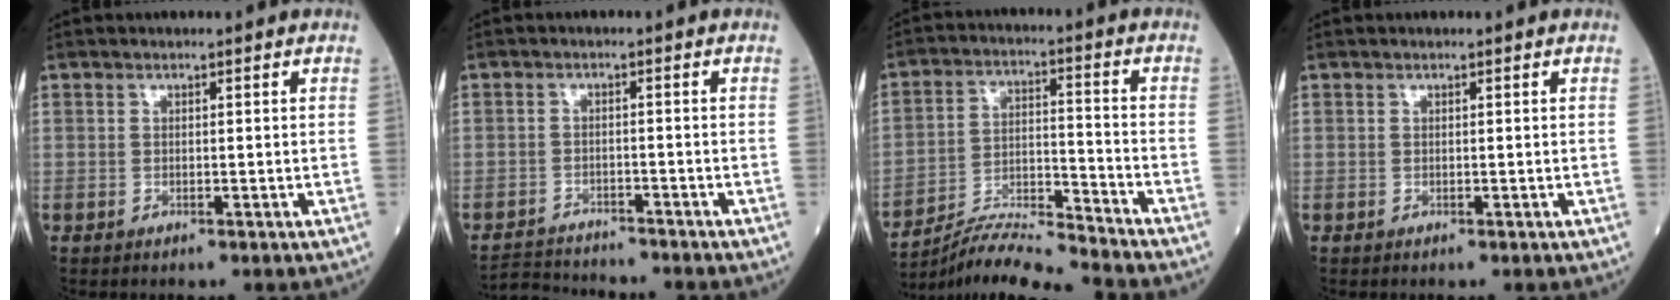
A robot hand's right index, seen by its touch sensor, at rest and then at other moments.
{"total": 5.3, "force": [-5.3, -0.1, -0.1], "torque": [-0.001, -0.010, -0.091]}
{"total": 10.2, "force": [-9.7, -1.8, 2.4], "torque": [-0.046, 0.007, -0.175]}
{"total": 0.0}